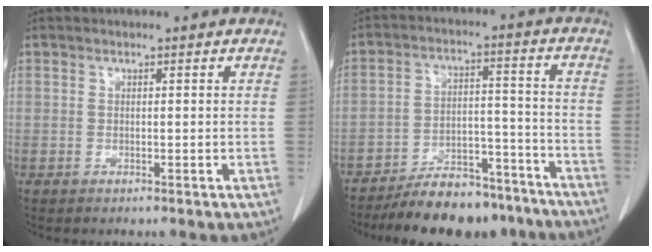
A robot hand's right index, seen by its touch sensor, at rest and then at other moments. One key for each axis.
{"total": 14.0, "fx": -12.2, "fy": 5.1, "fz": 4.7, "tx": -0.050, "ty": 0.036, "tz": -0.180}